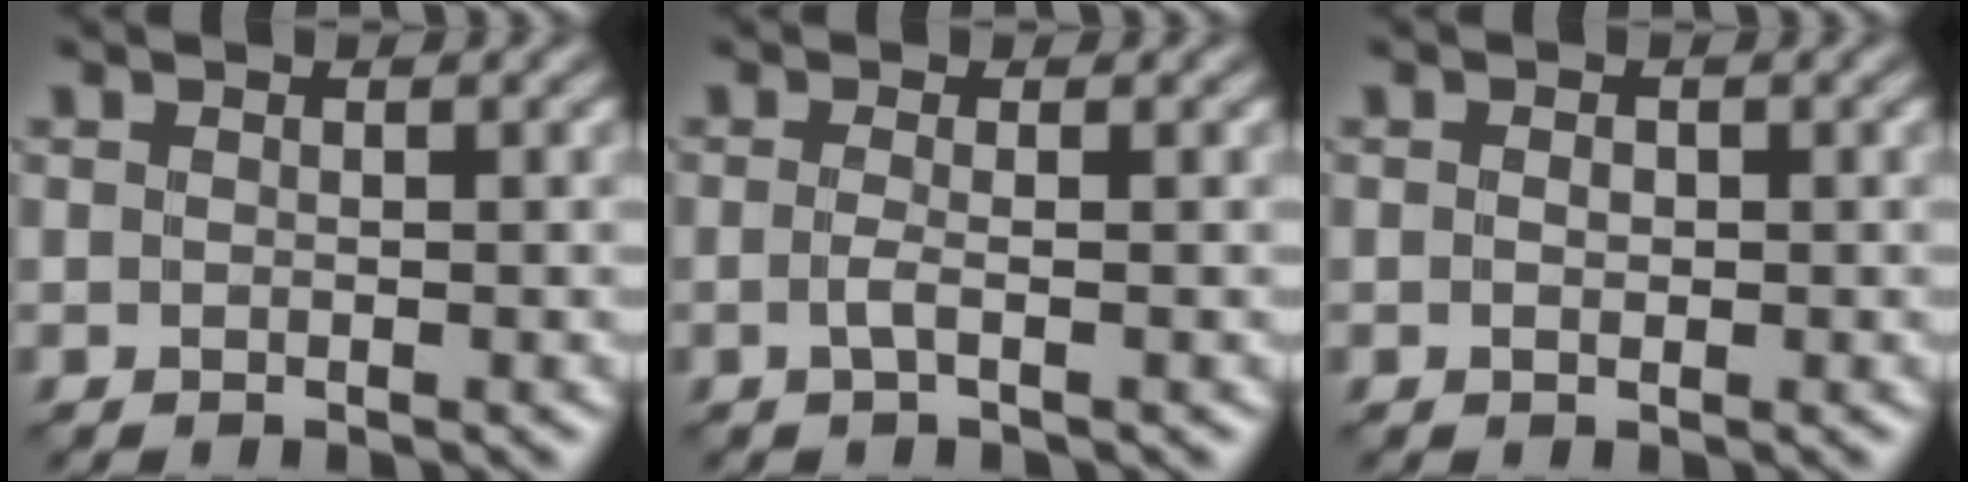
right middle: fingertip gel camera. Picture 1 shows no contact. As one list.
[{"total": 1.4, "force": [-0.3, 0.4, 1.3], "torque": [-0.024, -0.003, -0.009]}, {"total": 0.7, "force": [-0.1, 0.5, 0.6], "torque": [-0.009, -0.001, 0.000]}]